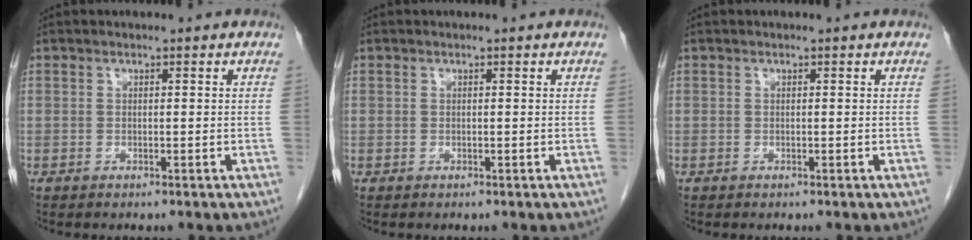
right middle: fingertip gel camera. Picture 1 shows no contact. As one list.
[{"total": 0.0}, {"total": 0.0}]